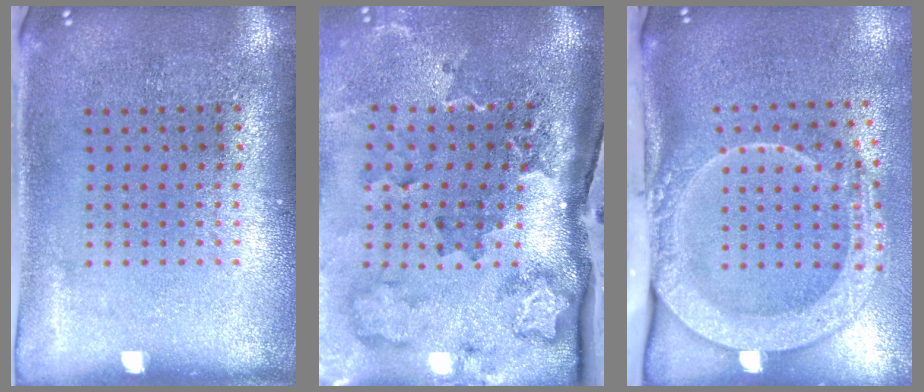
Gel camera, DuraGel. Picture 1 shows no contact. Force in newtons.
{"total": 3.4, "press": 2.3, "slide": 2.5}
{"total": 2.8, "press": 2.1, "slide": 1.9}